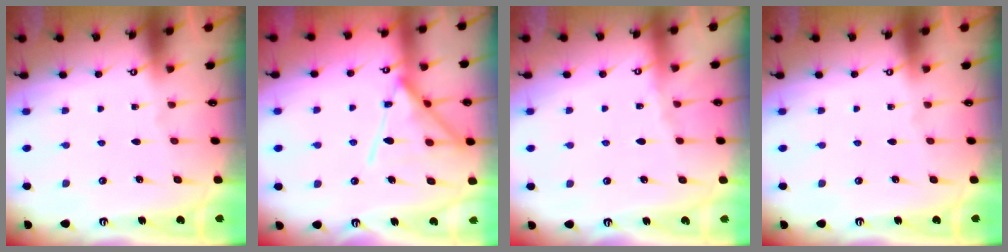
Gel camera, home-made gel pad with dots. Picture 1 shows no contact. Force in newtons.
{"total": 15.1, "press": 15.0, "slide": 1.0}
{"total": 3.3, "press": 3.2, "slide": 0.5}
{"total": 0.0}